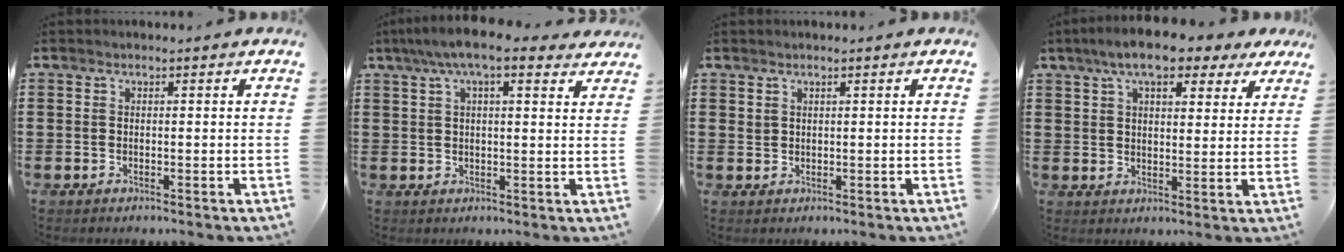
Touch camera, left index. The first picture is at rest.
{"total": 7.3, "force": [5.1, 1.6, 5.0], "torque": [-0.108, 0.003, 0.091]}
{"total": 1.3, "force": [1.0, 0.8, 0.2], "torque": [-0.007, 0.003, 0.019]}
{"total": 8.6, "force": [6.3, 2.6, 5.2], "torque": [-0.103, -0.002, 0.111]}